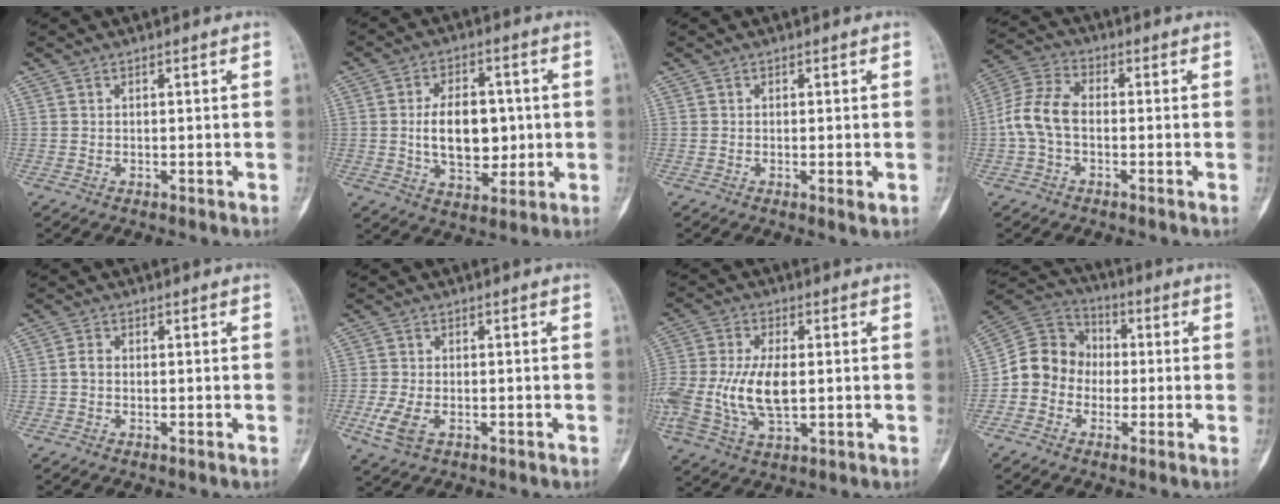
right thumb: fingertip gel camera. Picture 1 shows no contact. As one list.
[{"total": 12.1, "force": [0.0, 7.5, 9.5], "torque": [-0.120, 0.002, 0.006]}, {"total": 1.8, "force": [-0.3, 0.3, 1.7], "torque": [-0.031, -0.007, -0.004]}, {"total": 8.3, "force": [-1.2, 4.8, 6.7], "torque": [-0.143, 0.024, -0.036]}, {"total": 1.6, "force": [-0.4, 0.9, 1.2], "torque": [-0.024, 0.001, -0.014]}, {"total": 5.2, "force": [-1.8, 2.9, 3.9], "torque": [-0.094, -0.001, -0.032]}, {"total": 14.6, "force": [-1.0, 7.6, 12.4], "torque": [-0.289, -0.004, -0.015]}, {"total": 10.3, "force": [-1.8, 9.3, 4.1], "torque": [-0.050, 0.045, -0.047]}]